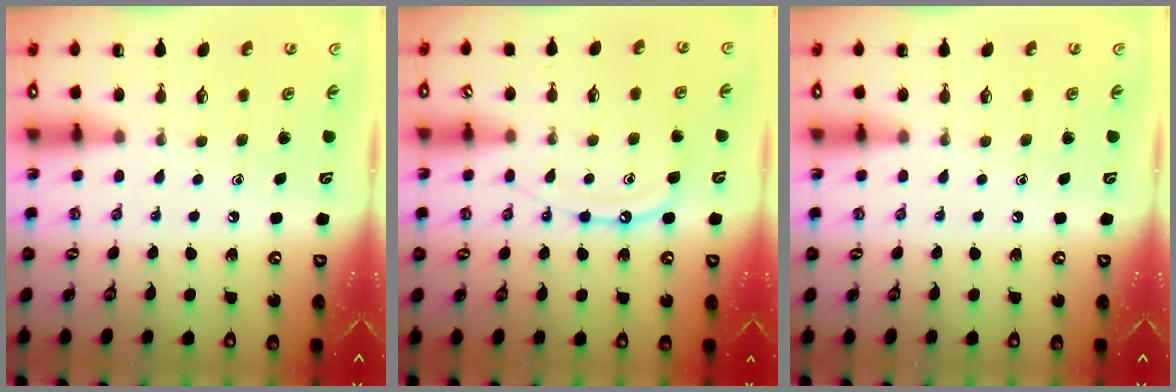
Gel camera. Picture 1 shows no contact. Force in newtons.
{"total": 10.7, "press": 10.7, "slide": 1.0}
{"total": 0.0}